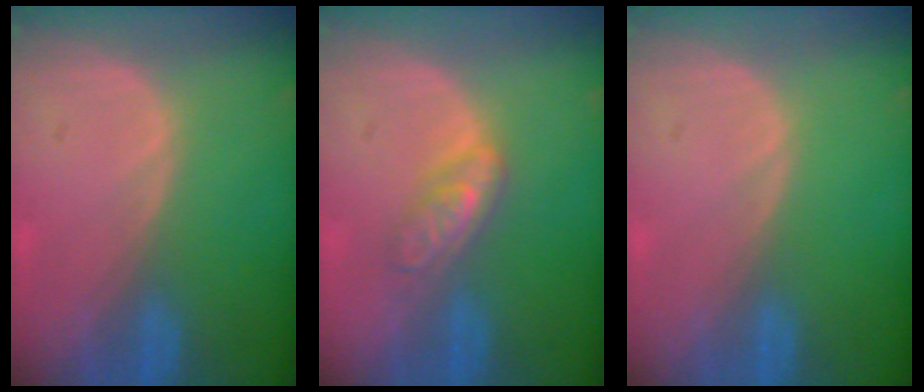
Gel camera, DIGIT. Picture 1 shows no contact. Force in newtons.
{"total": 4.6, "press": 4.0, "slide": 2.2}
{"total": 0.0}